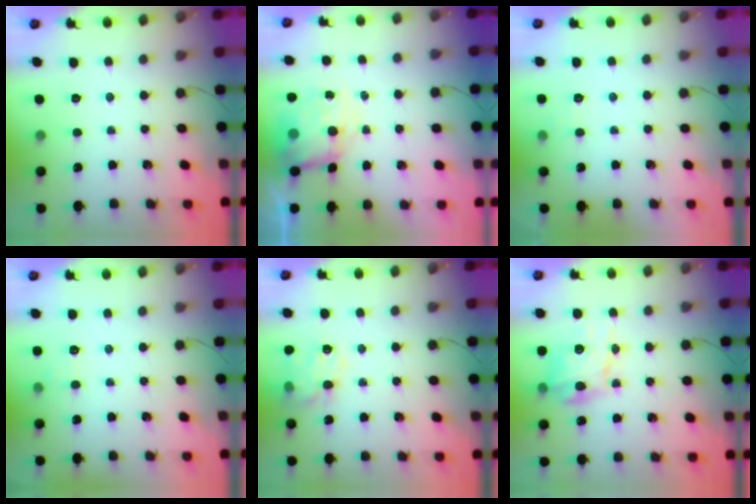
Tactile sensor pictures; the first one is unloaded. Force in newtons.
{"total": 7.5, "press": 7.3, "slide": 1.8}
{"total": 5.0, "press": 4.8, "slide": 1.3}
{"total": 5.5, "press": 5.3, "slide": 1.6}
{"total": 13.6, "press": 13.5, "slide": 2.0}
{"total": 12.2, "press": 12.1, "slide": 0.5}